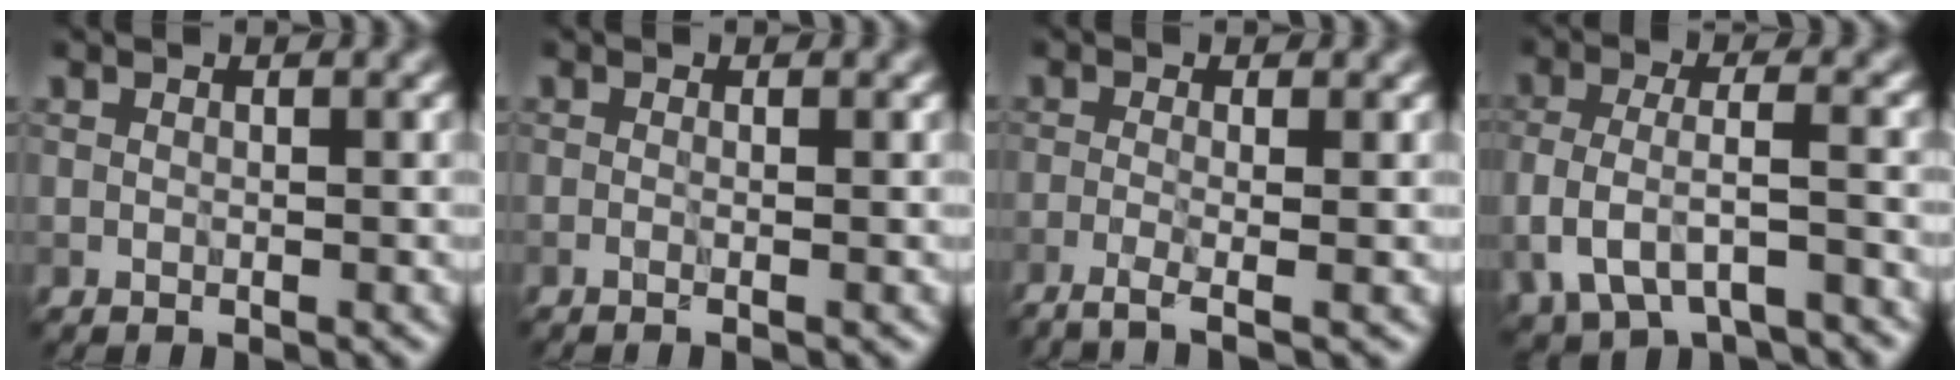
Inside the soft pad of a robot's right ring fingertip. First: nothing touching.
{"total": 2.0, "force": [0.0, 1.1, 1.7], "torque": [-0.007, -0.004, -0.020]}
{"total": 3.5, "force": [-1.4, 1.2, 3.0], "torque": [-0.037, -0.004, -0.039]}
{"total": 5.2, "force": [-2.2, 2.4, 4.0], "torque": [-0.085, -0.007, -0.041]}